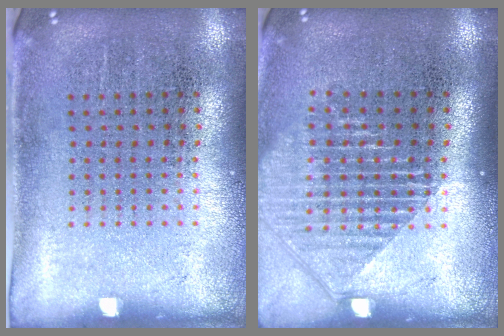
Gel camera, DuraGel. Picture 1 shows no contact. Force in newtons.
{"total": 1.6, "press": 1.4, "slide": 0.7}